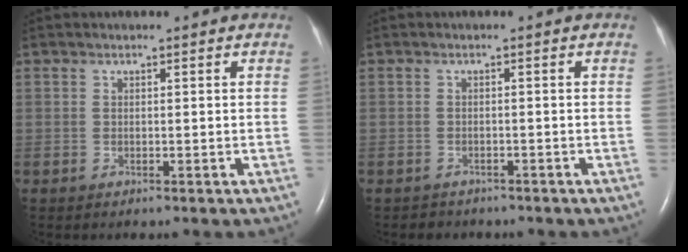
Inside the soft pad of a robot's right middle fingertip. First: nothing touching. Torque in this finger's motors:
{"motor_torque": [0.18, -0.15, -0.04, 0.00]}